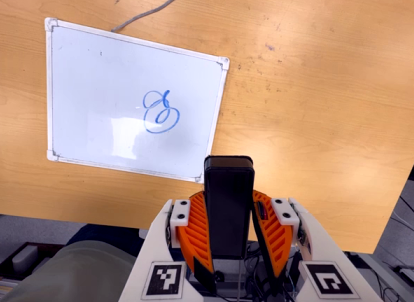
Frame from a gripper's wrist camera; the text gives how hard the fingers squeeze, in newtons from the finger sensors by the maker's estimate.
{"total": 9.0, "left": 7.4, "right": 10.6}